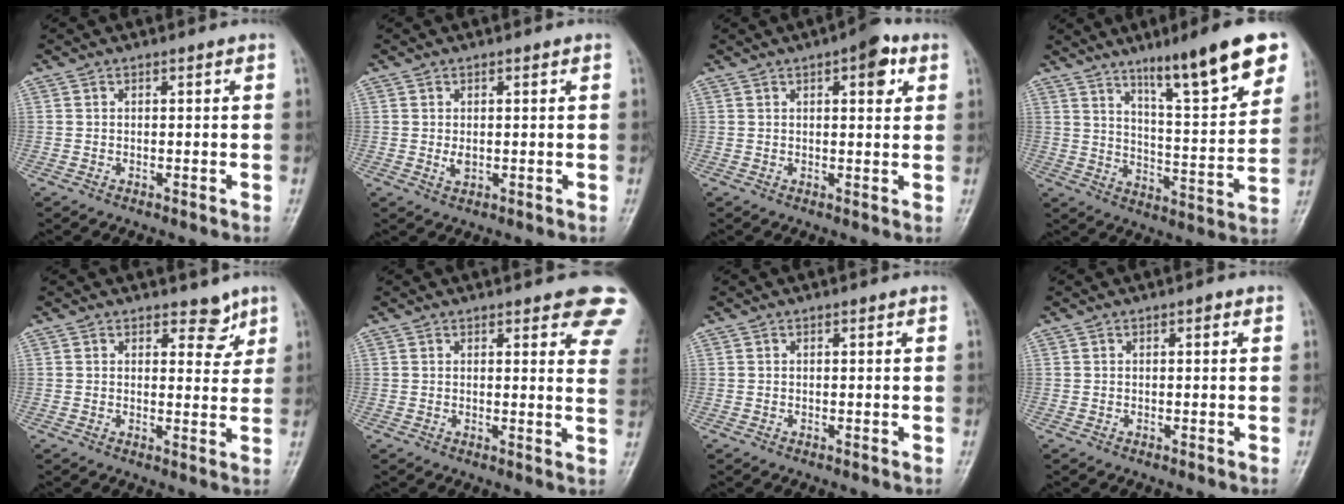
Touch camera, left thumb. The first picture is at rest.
{"total": 1.8, "force": [0.2, 1.1, 1.4], "torque": [-0.021, -0.005, 0.006]}
{"total": 6.0, "force": [2.7, 2.4, 4.8], "torque": [-0.046, -0.004, 0.028]}
{"total": 18.1, "force": [11.1, 3.0, 14.0], "torque": [-0.181, -0.052, 0.174]}
{"total": 3.9, "force": [2.8, 2.2, 1.6], "torque": [0.007, -0.017, 0.036]}
{"total": 9.9, "force": [6.8, 3.2, 6.4], "torque": [-0.036, -0.028, 0.062]}
{"total": 0.0}
{"total": 0.6, "force": [0.2, 0.3, 0.5], "torque": [-0.004, 0.002, 0.000]}